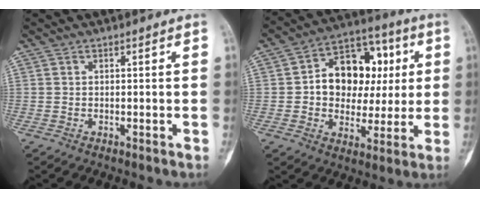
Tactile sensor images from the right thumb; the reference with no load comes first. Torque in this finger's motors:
{"motor_torque": [1.66, 1.73, 0.63, -0.42, 0.08]}